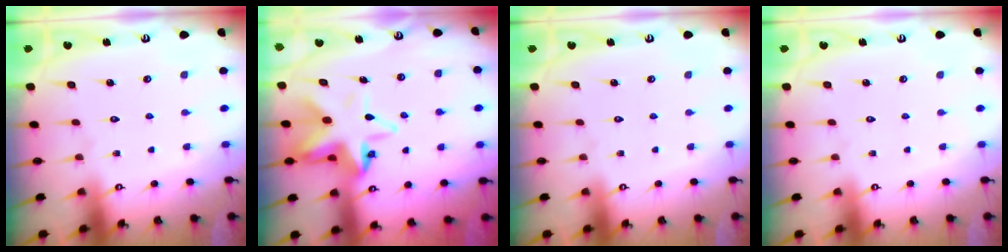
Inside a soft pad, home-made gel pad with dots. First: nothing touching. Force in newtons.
{"total": 10.6, "press": 10.4, "slide": 1.9}
{"total": 0.0}
{"total": 0.0}